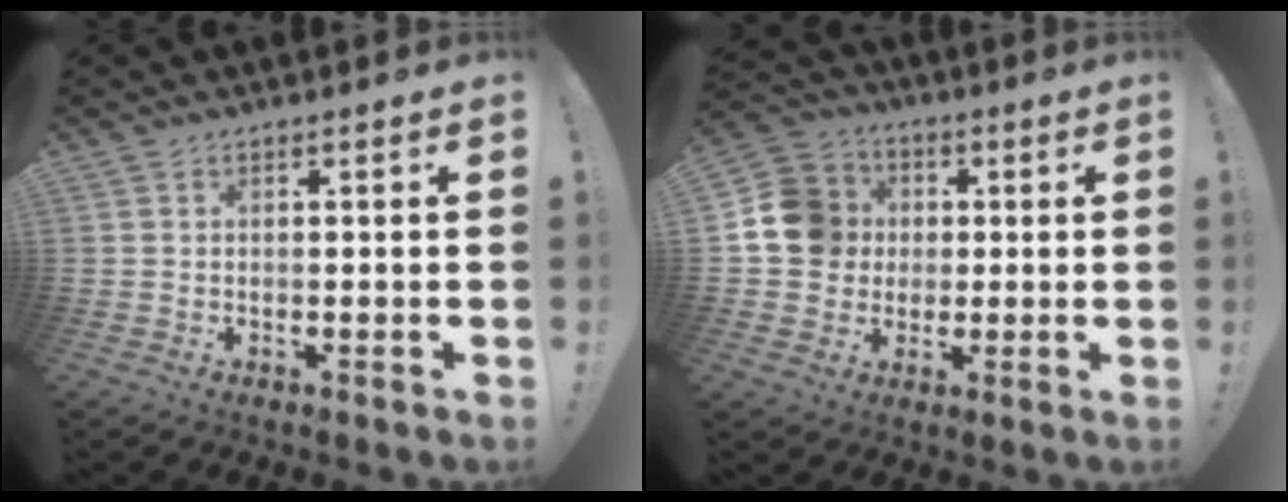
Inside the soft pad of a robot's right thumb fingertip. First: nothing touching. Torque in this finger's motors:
{"motor_torque": [0.36, 0.30, 0.83, -0.08, 0.00]}